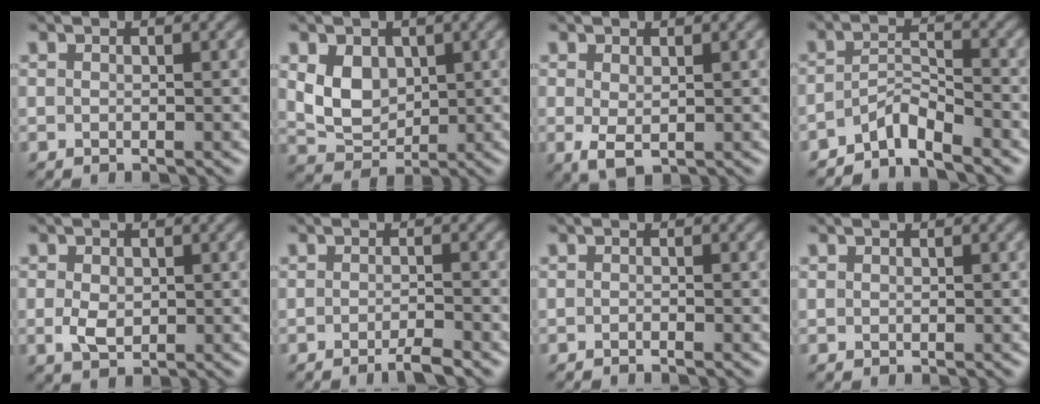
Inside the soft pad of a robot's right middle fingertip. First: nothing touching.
{"total": 4.1, "force": [0.9, 3.1, 2.5], "torque": [-0.055, -0.006, 0.019]}
{"total": 2.1, "force": [-0.1, 1.1, 1.8], "torque": [-0.040, -0.004, 0.001]}
{"total": 3.1, "force": [-2.7, 0.4, 1.5], "torque": [-0.025, 0.010, -0.060]}
{"total": 2.3, "force": [-0.1, 1.6, 1.7], "torque": [-0.036, -0.001, -0.001]}
{"total": 2.4, "force": [-1.6, 0.3, 1.7], "torque": [-0.026, -0.001, -0.035]}
{"total": 0.7, "force": [-0.5, 0.1, 0.5], "torque": [-0.006, 0.001, -0.012]}
{"total": 0.0}